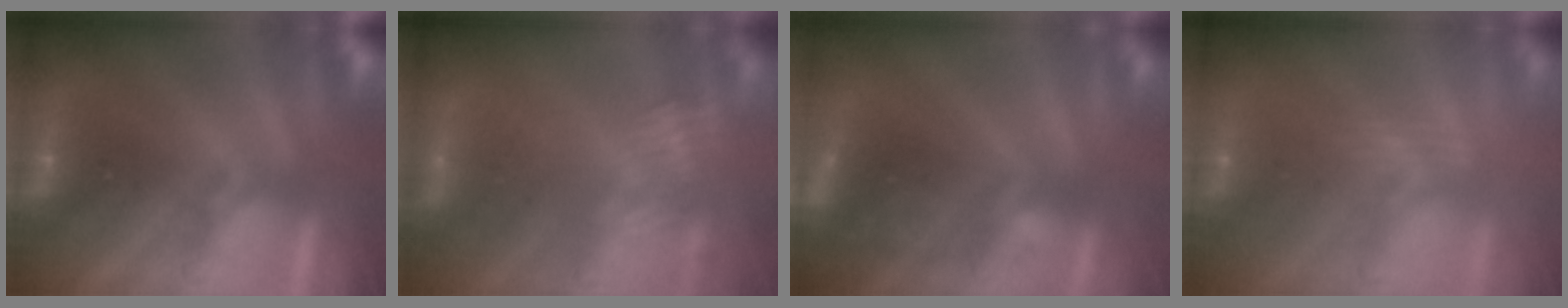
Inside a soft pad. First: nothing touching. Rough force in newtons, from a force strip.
{"total": 2.5}
{"total": 4.6}
{"total": 2.4}